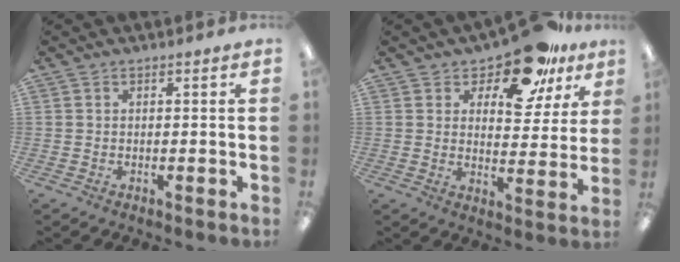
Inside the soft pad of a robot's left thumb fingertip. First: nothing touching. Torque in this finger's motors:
{"motor_torque": [0.74, 0.81, -0.12, -0.18, 0.05]}